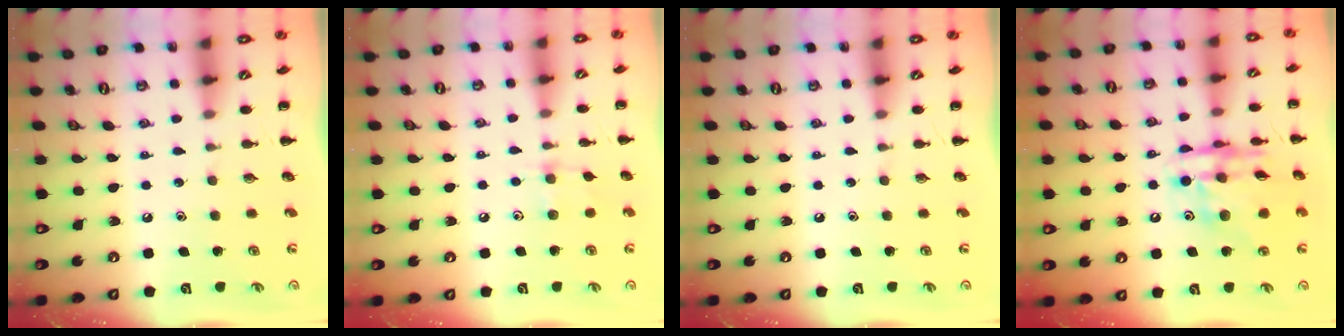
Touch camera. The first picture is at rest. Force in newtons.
{"total": 5.6, "press": 5.5, "slide": 1.1}
{"total": 0.0}
{"total": 14.9, "press": 14.4, "slide": 3.9}